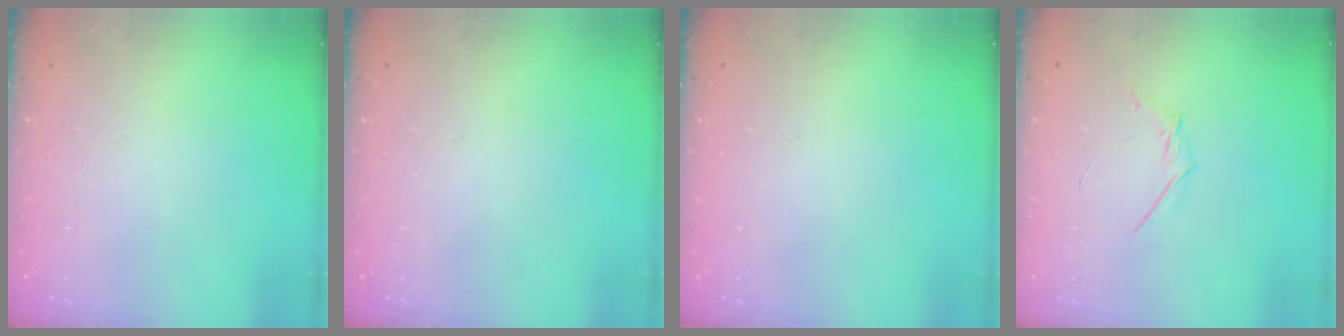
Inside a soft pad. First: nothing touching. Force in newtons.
{"total": 0.0}
{"total": 0.0}
{"total": 3.7, "press": 3.6, "slide": 1.0}